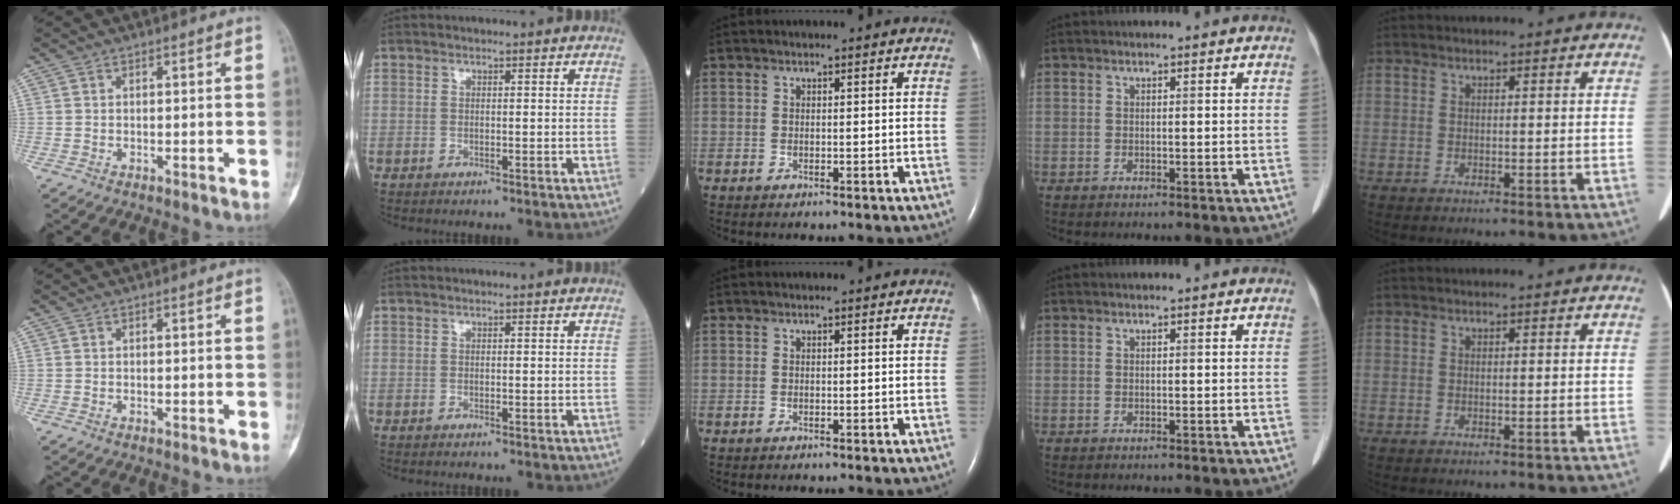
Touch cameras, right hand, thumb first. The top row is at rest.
{}